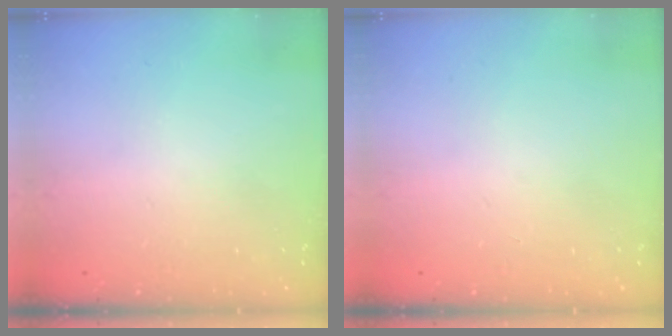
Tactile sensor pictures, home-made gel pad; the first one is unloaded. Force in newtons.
{"total": 0.0}